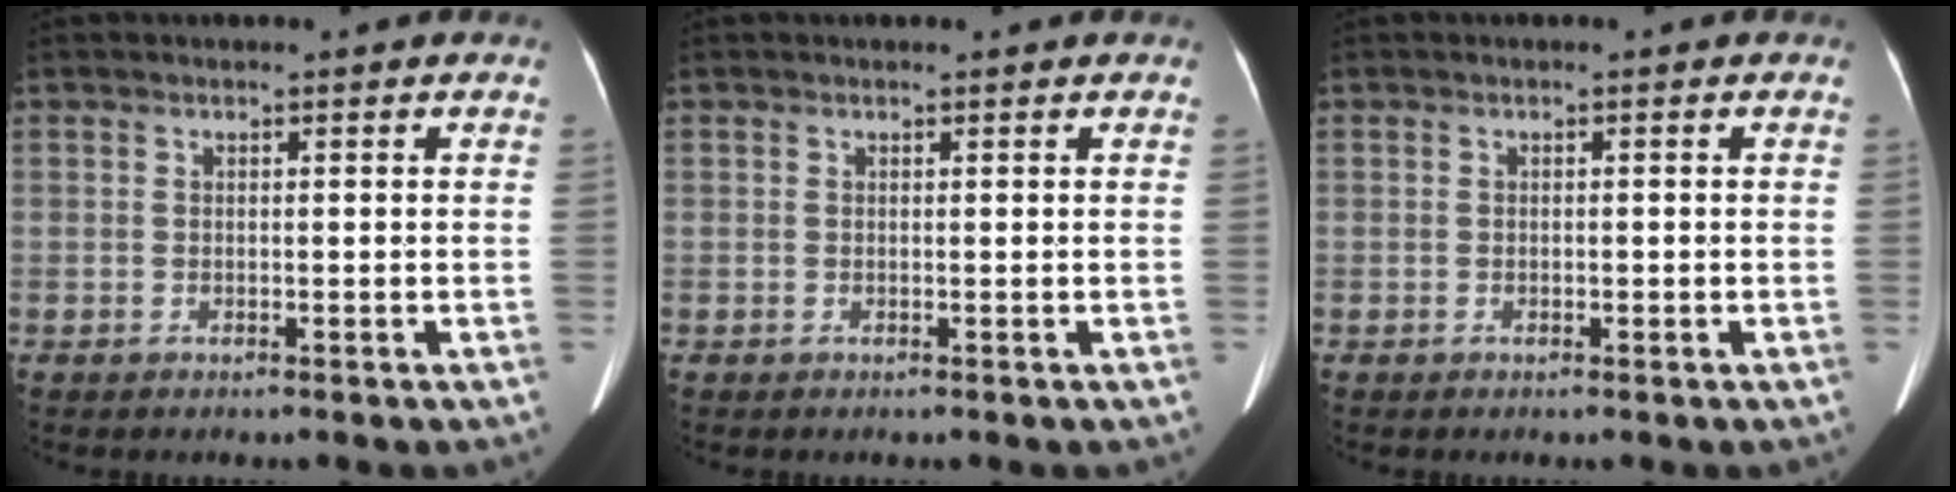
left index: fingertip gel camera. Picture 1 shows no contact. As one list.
[{"total": 0.0}, {"total": 0.5, "force": [-0.2, 0.3, 0.4], "torque": [-0.005, 0.001, -0.003]}]